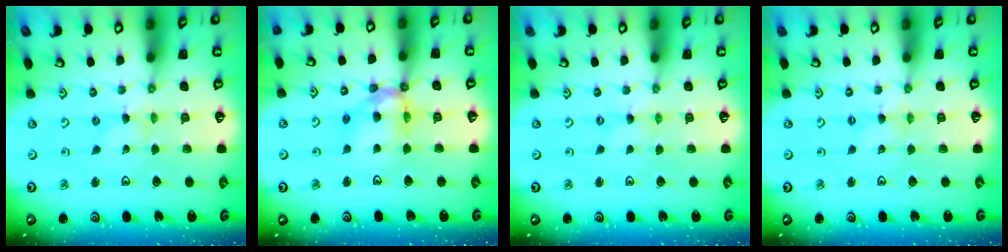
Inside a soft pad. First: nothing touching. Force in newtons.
{"total": 12.1, "press": 12.0, "slide": 1.4}
{"total": 0.0}
{"total": 1.1, "press": 1.1, "slide": 0.3}